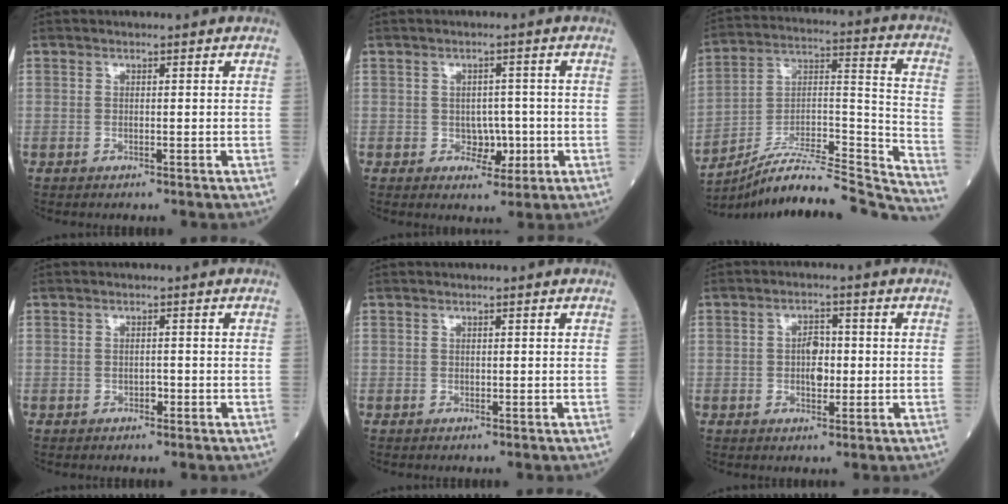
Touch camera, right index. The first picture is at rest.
{"total": 3.6, "force": [-0.8, 2.6, 2.4], "torque": [-0.019, 0.005, -0.006]}
{"total": 22.8, "force": [-21.8, -0.3, 6.6], "torque": [-0.089, 0.026, -0.344]}
{"total": 0.9, "force": [-0.3, 0.6, 0.7], "torque": [-0.011, 0.001, -0.005]}
{"total": 0.0}
{"total": 3.8, "force": [-0.1, 2.1, 3.1], "torque": [-0.048, 0.005, -0.001]}